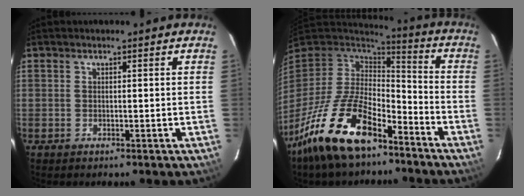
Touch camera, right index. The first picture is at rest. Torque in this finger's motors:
{"motor_torque": [1.65, -0.49, 1.05, 0.21]}